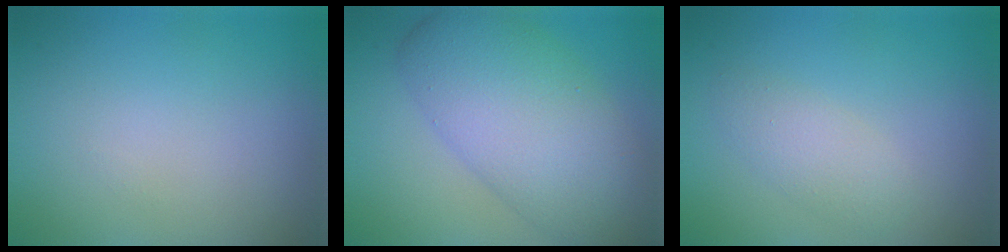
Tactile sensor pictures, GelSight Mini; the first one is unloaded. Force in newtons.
{"total": 9.3, "press": 9.3, "slide": 0.1}
{"total": 2.3, "press": 2.3, "slide": 0.1}